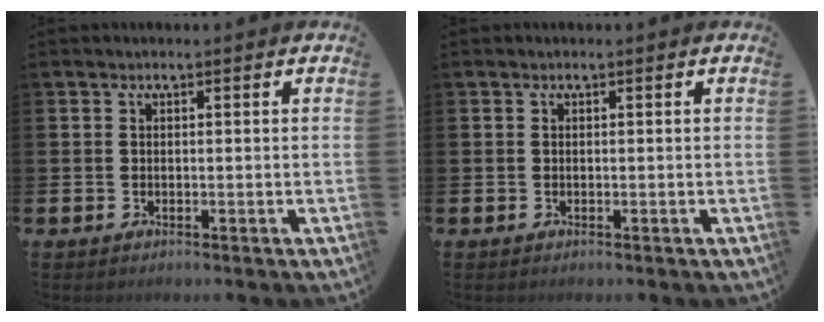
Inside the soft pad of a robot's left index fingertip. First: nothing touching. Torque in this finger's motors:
{"motor_torque": [0.00, 0.00, 0.00, 0.00]}